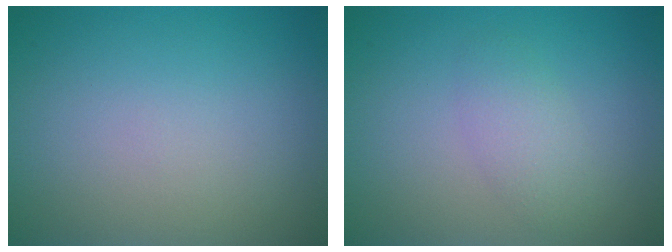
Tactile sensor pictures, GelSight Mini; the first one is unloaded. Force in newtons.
{"total": 2.1, "press": 2.1, "slide": 0.0}